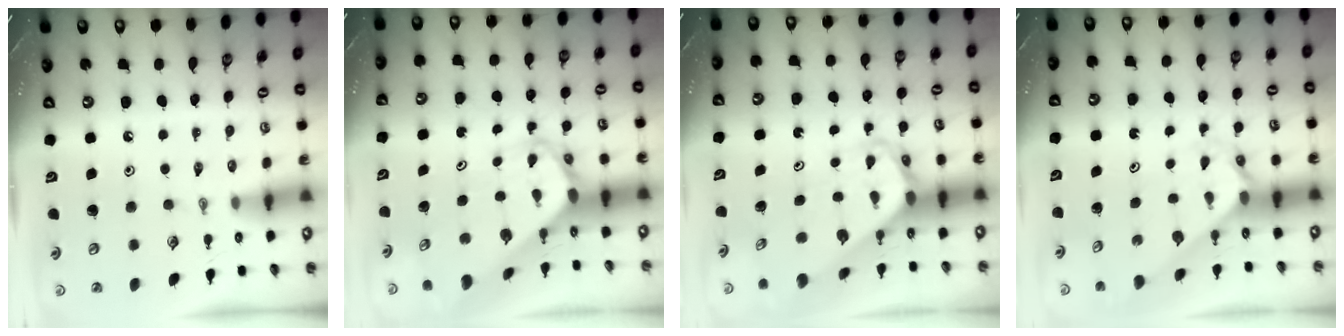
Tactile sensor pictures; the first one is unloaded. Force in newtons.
{"total": 3.0, "press": 2.9, "slide": 0.4}
{"total": 2.8, "press": 2.8, "slide": 0.2}
{"total": 2.1, "press": 2.1, "slide": 0.2}